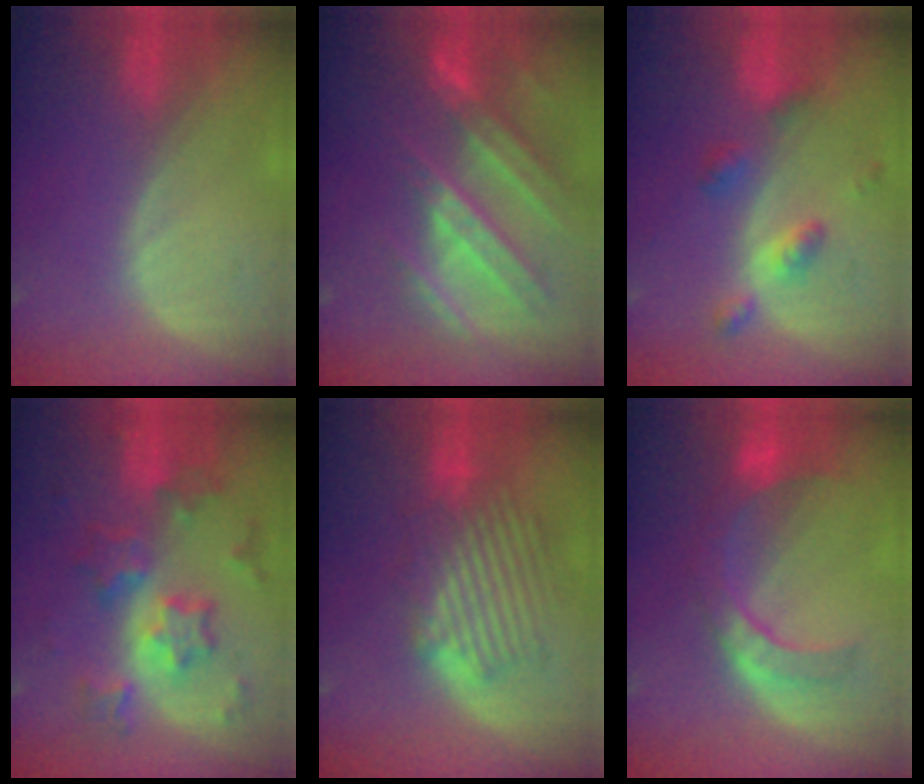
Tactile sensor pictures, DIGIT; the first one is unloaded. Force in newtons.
{"total": 10.8, "press": 9.7, "slide": 4.8}
{"total": 4.9, "press": 4.9, "slide": 0.2}
{"total": 9.4, "press": 9.4, "slide": 0.8}
{"total": 8.8, "press": 8.4, "slide": 2.7}
{"total": 7.9, "press": 7.4, "slide": 2.6}